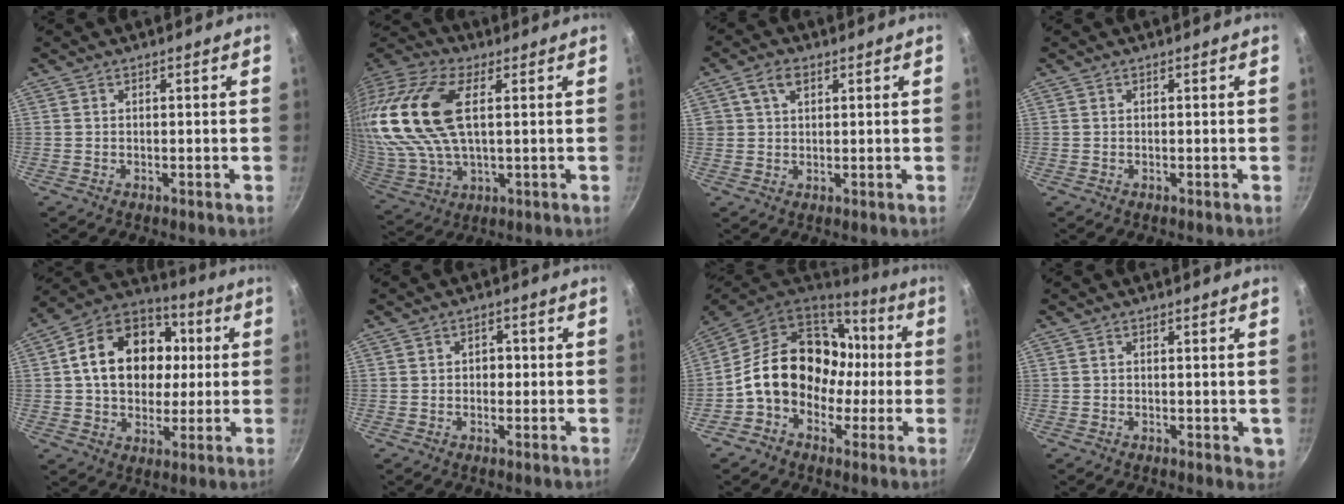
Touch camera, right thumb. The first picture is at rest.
{"total": 25.5, "force": [6.2, 13.6, 20.7], "torque": [-0.453, 0.014, 0.115]}
{"total": 4.3, "force": [1.8, 2.8, 2.8], "torque": [-0.040, 0.002, 0.031]}
{"total": 0.0}
{"total": 20.0, "force": [2.7, 15.2, 12.6], "torque": [-0.188, 0.028, 0.035]}
{"total": 2.7, "force": [-0.1, 2.2, 1.6], "torque": [-0.007, 0.006, -0.005]}
{"total": 19.8, "force": [-0.4, 15.6, 12.1], "torque": [-0.159, 0.060, -0.011]}
{"total": 2.4, "force": [-0.2, 1.5, 1.9], "torque": [-0.019, -0.002, -0.002]}